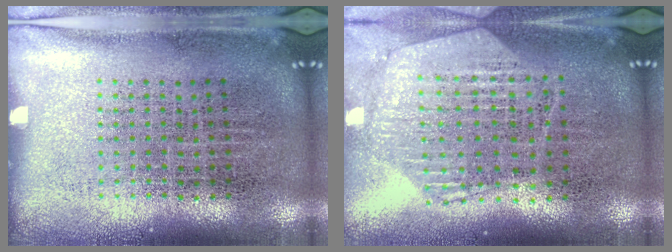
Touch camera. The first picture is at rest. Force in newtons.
{"total": 1.2, "press": 1.2, "slide": 0.2}